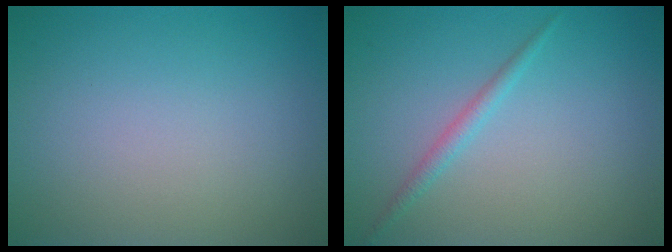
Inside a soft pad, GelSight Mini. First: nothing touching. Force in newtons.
{"total": 1.3, "press": 1.3, "slide": 0.1}